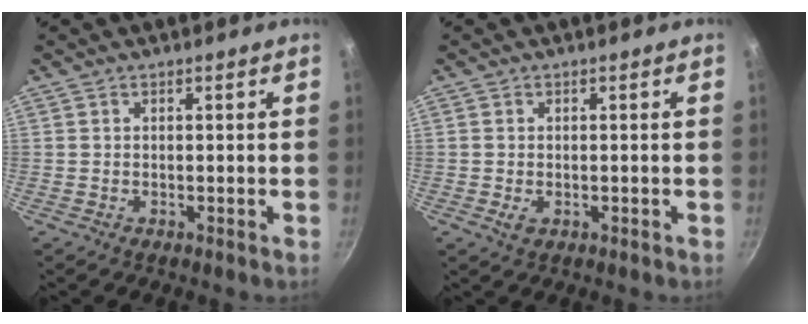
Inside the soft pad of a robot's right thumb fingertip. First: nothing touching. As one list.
[{"total": 2.0, "force": [-0.5, 1.4, 1.3], "torque": [-0.022, -0.004, -0.007]}]